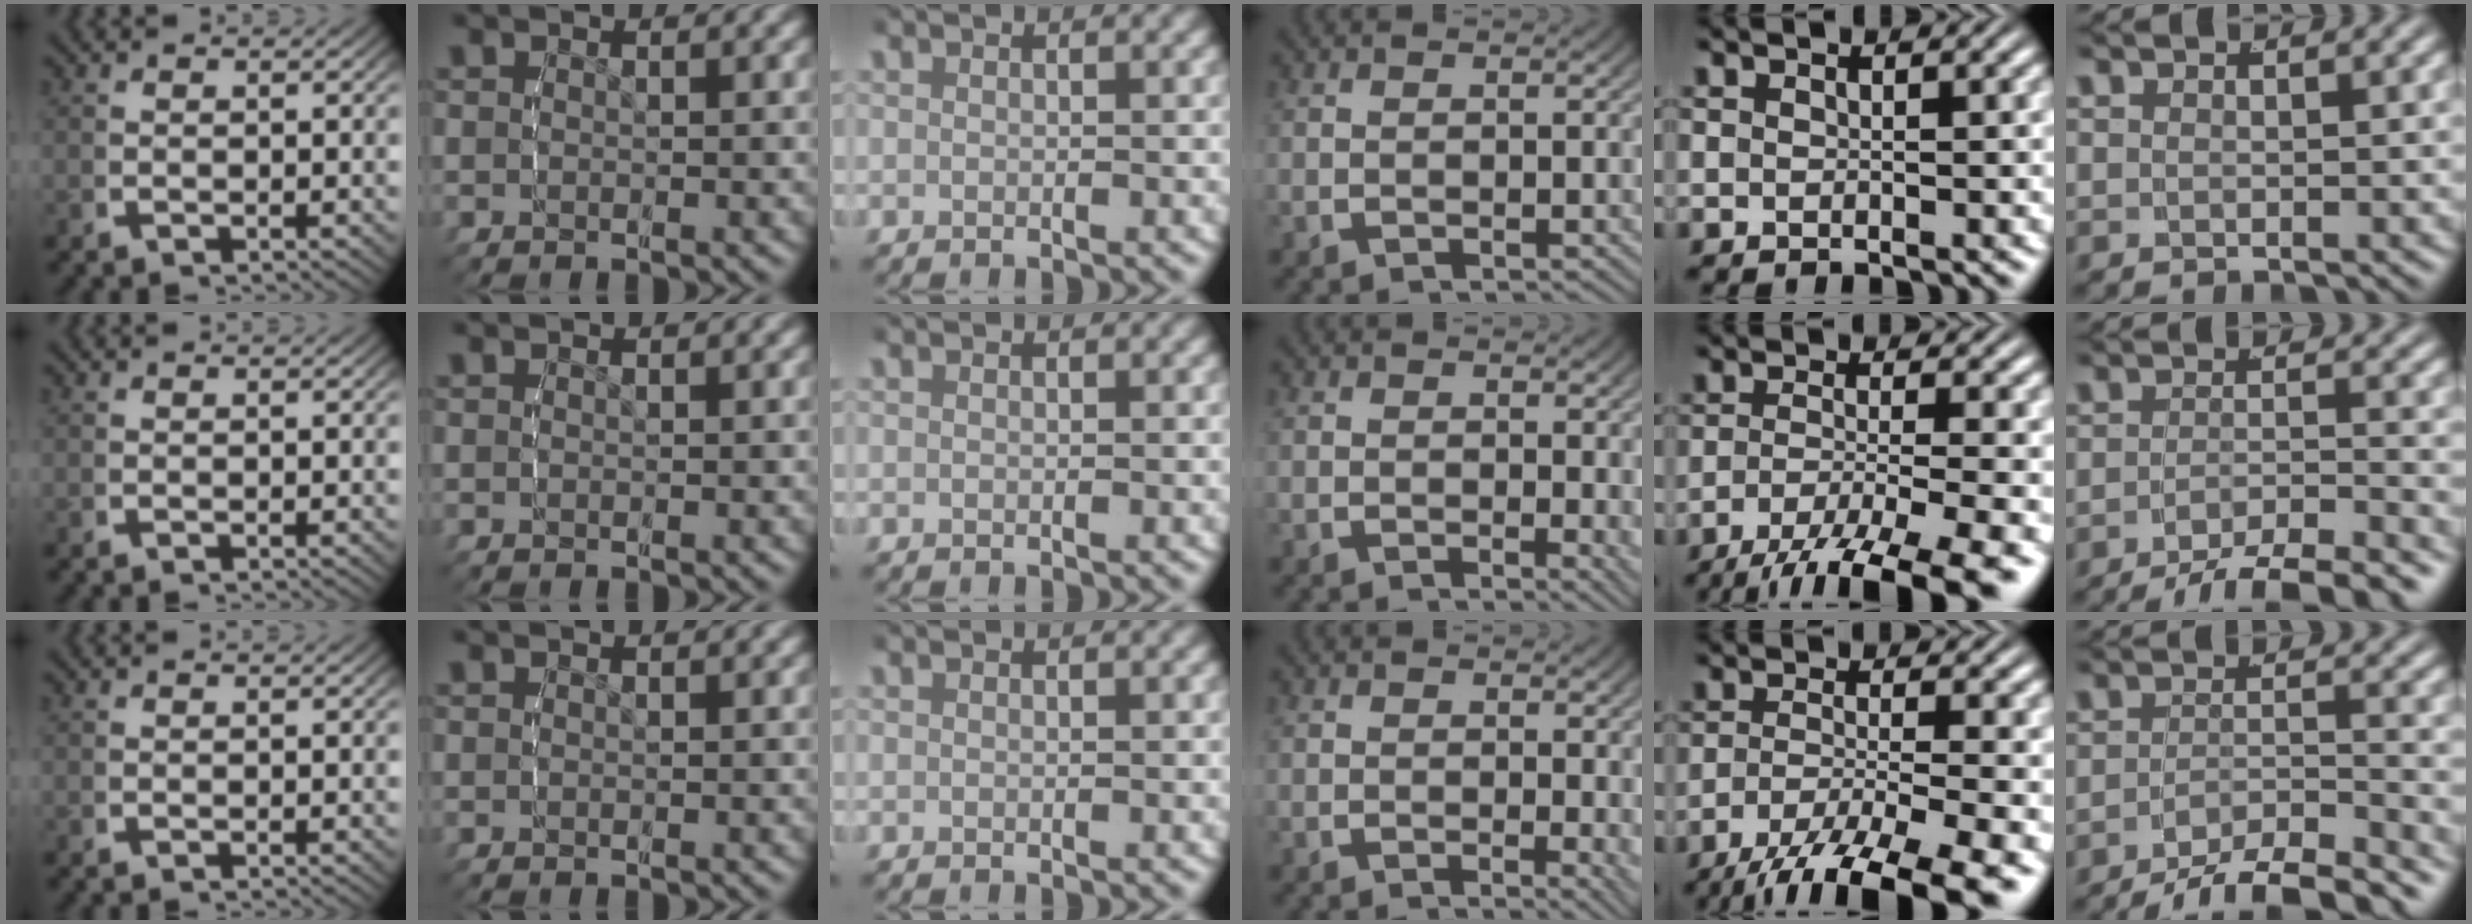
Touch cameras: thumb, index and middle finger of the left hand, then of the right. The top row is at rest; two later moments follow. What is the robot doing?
{"motion": "lift_and_place", "object": "condiment"}